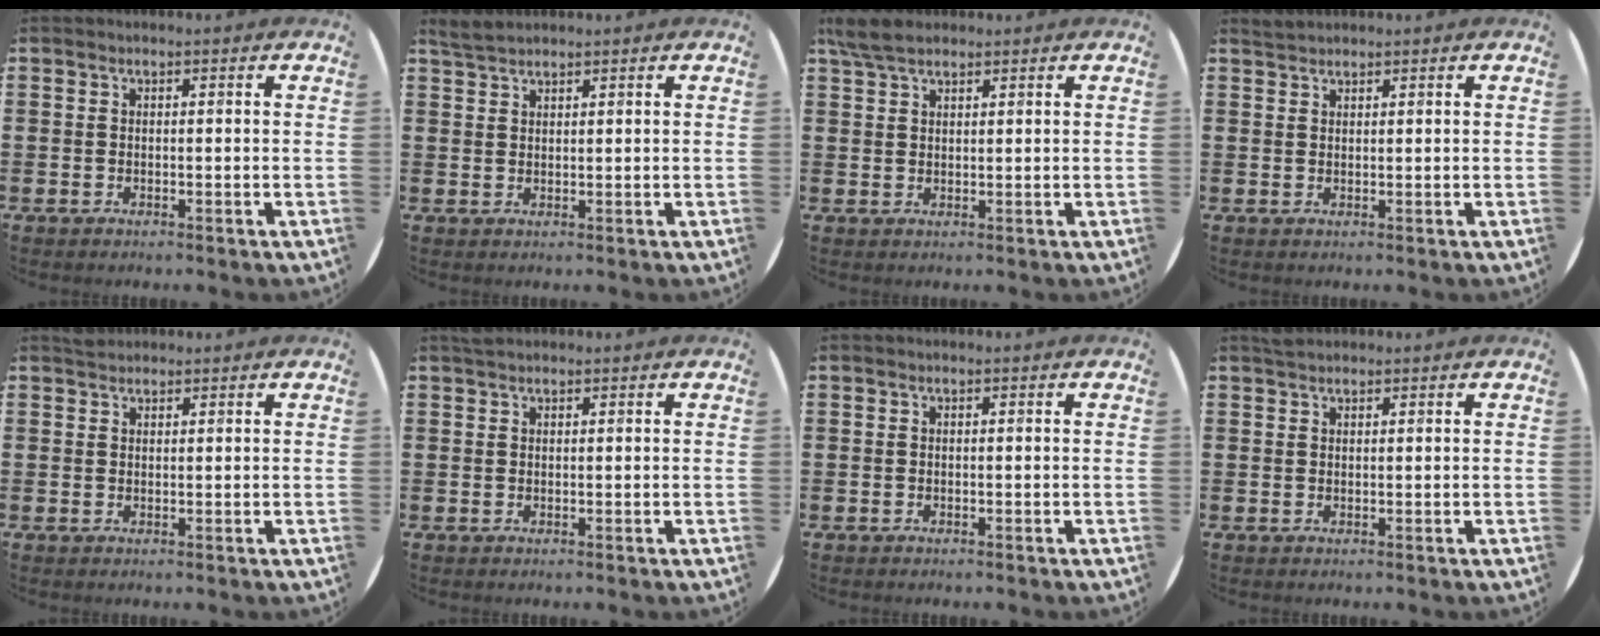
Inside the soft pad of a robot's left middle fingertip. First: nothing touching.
{"total": 2.2, "force": [2.1, 0.4, 0.6], "torque": [-0.015, 0.005, 0.040]}
{"total": 4.1, "force": [3.2, 1.4, 2.1], "torque": [-0.049, 0.005, 0.060]}
{"total": 1.2, "force": [1.2, 0.2, 0.0], "torque": [-0.001, 0.002, 0.023]}
{"total": 1.3, "force": [1.3, 0.3, 0.0], "torque": [0.006, 0.000, 0.024]}
{"total": 0.9, "force": [0.9, 0.2, 0.1], "torque": [0.003, -0.001, 0.016]}
{"total": 0.0}
{"total": 1.2, "force": [1.1, 0.3, 0.2], "torque": [0.003, 0.000, 0.019]}